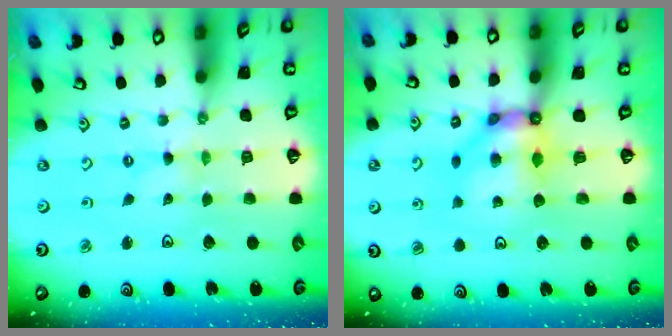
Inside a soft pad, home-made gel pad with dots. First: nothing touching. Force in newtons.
{"total": 8.1, "press": 8.0, "slide": 0.9}